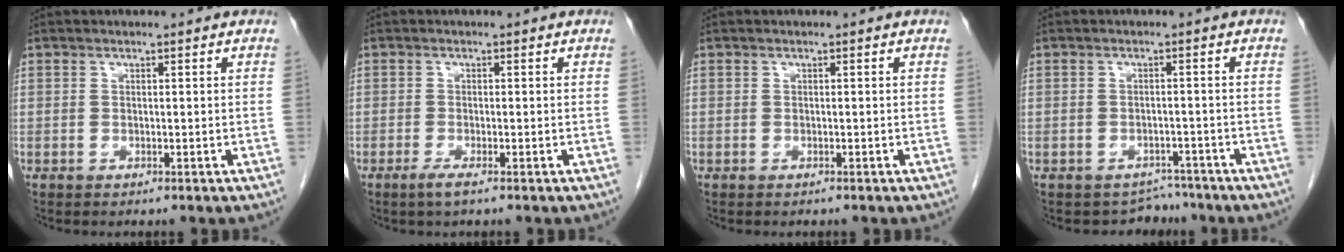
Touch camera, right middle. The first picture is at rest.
{"total": 1.7, "force": [-1.1, 0.0, 1.3], "torque": [-0.030, -0.005, -0.024]}
{"total": 0.0}
{"total": 3.5, "force": [-3.1, 1.4, -0.8], "torque": [0.011, 0.015, -0.041]}